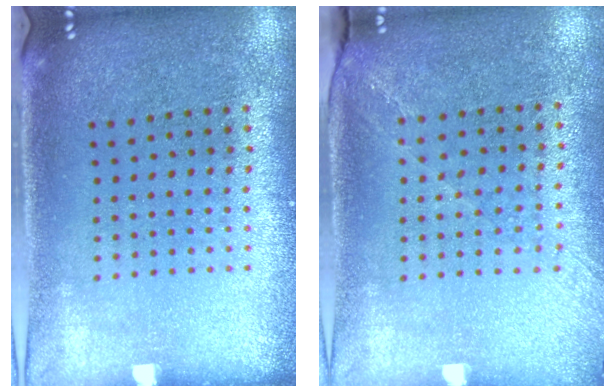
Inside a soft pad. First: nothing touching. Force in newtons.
{"total": 1.3, "press": 1.0, "slide": 0.8}